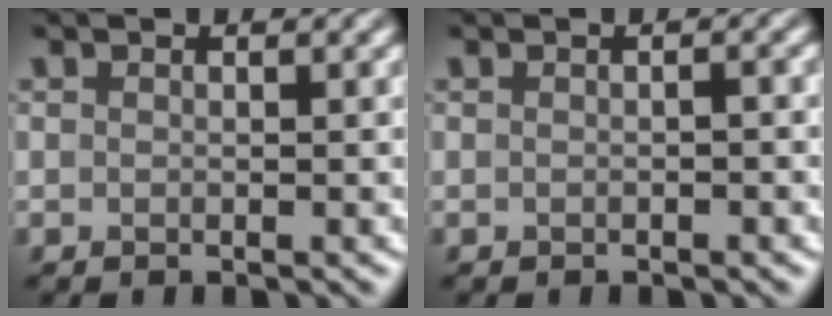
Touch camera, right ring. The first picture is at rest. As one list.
[{"total": 0.5, "force": [-0.1, 0.1, 0.5], "torque": [-0.009, 0.004, 0.000]}]